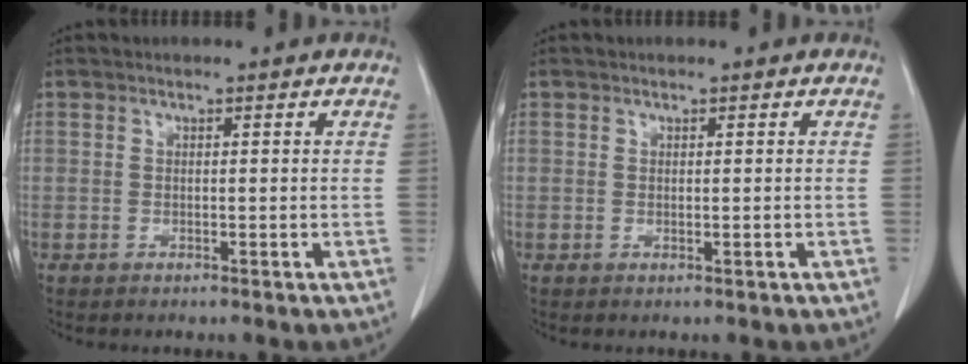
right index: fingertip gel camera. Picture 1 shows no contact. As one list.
[{"total": 0.0}]